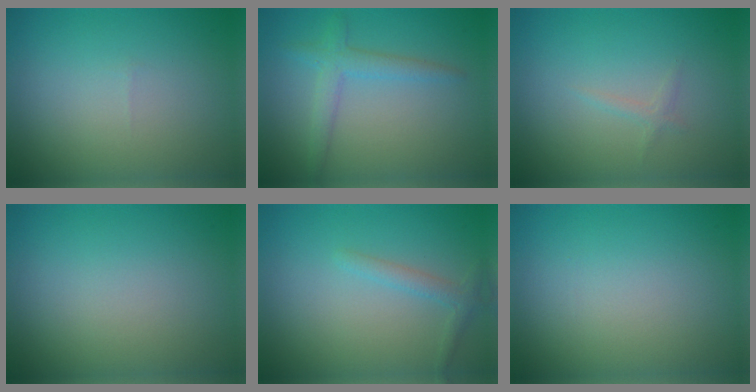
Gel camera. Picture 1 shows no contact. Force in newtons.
{"total": 2.5, "press": 2.5, "slide": 0.1}
{"total": 0.7, "press": 0.7, "slide": 0.0}
{"total": 0.0}
{"total": 1.4, "press": 1.4, "slide": 0.1}
{"total": 0.0}